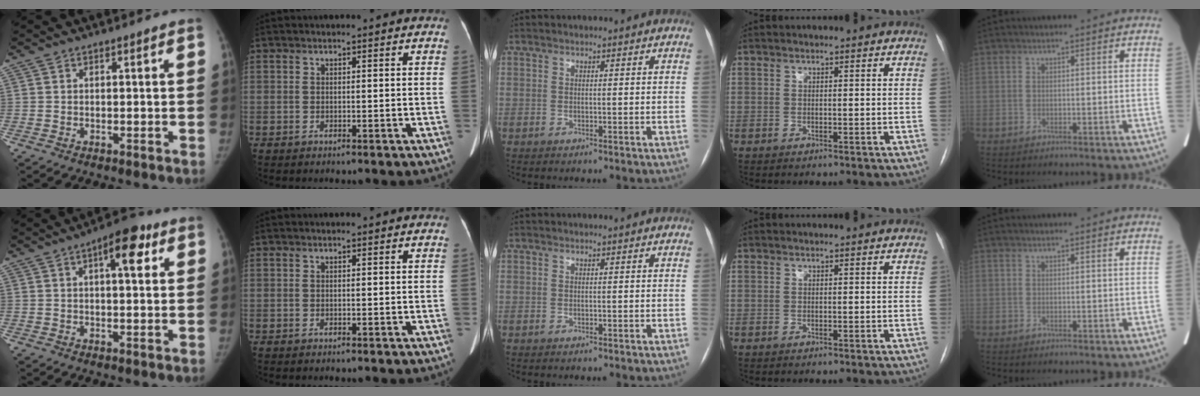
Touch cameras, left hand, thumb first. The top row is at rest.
{"thumb": {"total": 8.1, "force": [3.3, 3.2, 6.7], "torque": [-0.076, 0.004, 0.039]}}